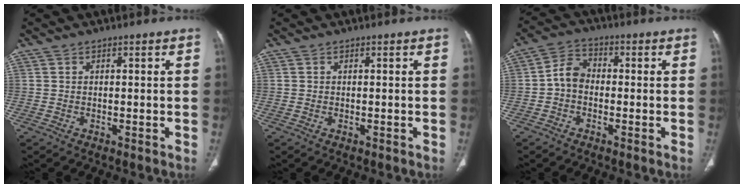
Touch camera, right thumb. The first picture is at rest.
{"total": 0.0}
{"total": 5.1, "force": [-0.9, 3.8, 3.3], "torque": [-0.048, 0.018, -0.031]}